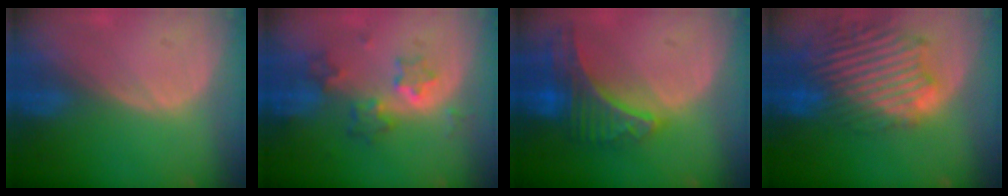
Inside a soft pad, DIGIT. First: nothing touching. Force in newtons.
{"total": 6.0, "press": 5.8, "slide": 1.7}
{"total": 9.0, "press": 7.9, "slide": 4.3}
{"total": 14.0, "press": 11.8, "slide": 7.4}